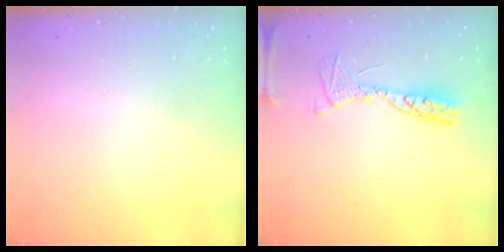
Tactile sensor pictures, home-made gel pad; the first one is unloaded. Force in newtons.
{"total": 12.0, "press": 11.9, "slide": 1.1}